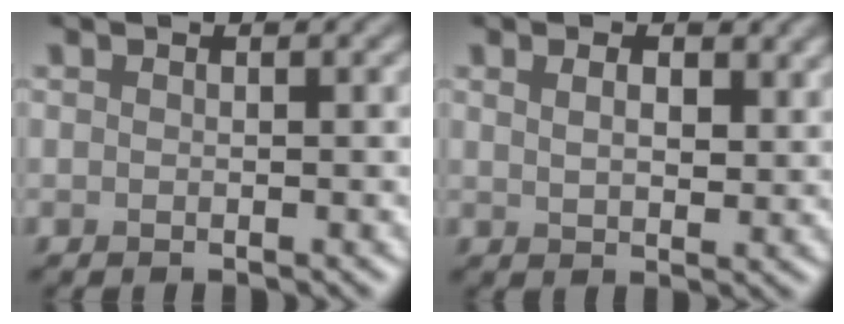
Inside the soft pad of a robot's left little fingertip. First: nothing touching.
{"total": 3.2, "force": [1.6, 1.7, 2.2], "torque": [-0.037, -0.002, 0.031]}